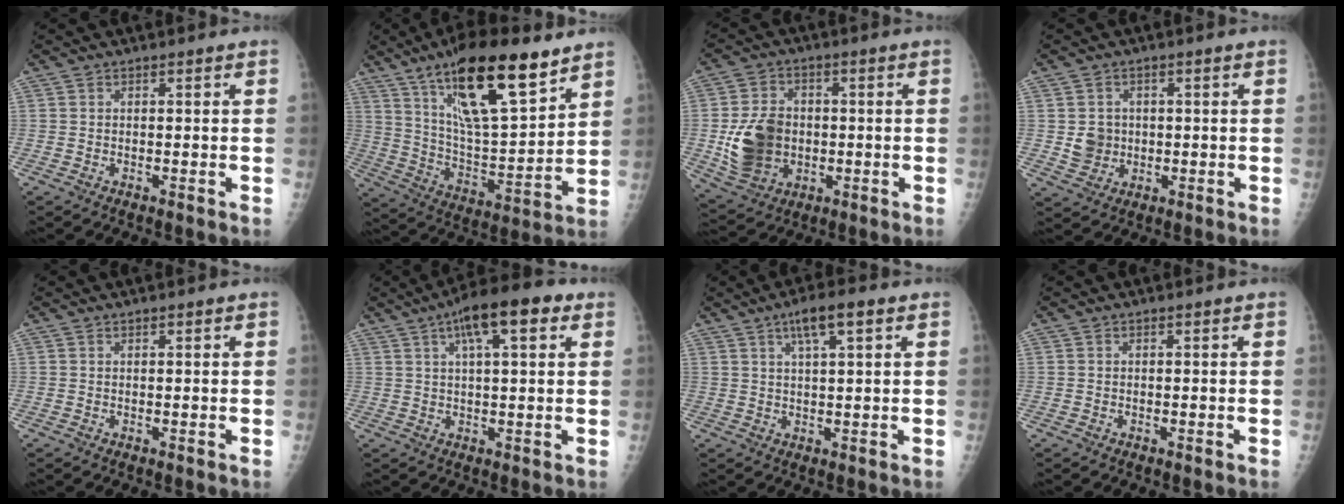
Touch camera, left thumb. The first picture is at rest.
{"total": 22.9, "force": [13.8, 6.5, 17.1], "torque": [-0.267, -0.053, 0.244]}
{"total": 12.4, "force": [-1.2, 9.7, 7.6], "torque": [-0.119, 0.002, -0.012]}
{"total": 4.6, "force": [-0.1, 4.3, 1.5], "torque": [-0.002, 0.003, 0.005]}
{"total": 0.0}
{"total": 12.1, "force": [5.5, 3.9, 10.0], "torque": [-0.143, 0.012, 0.079]}
{"total": 6.6, "force": [3.3, 1.5, 5.5], "torque": [-0.092, 0.000, 0.054]}
{"total": 0.0}